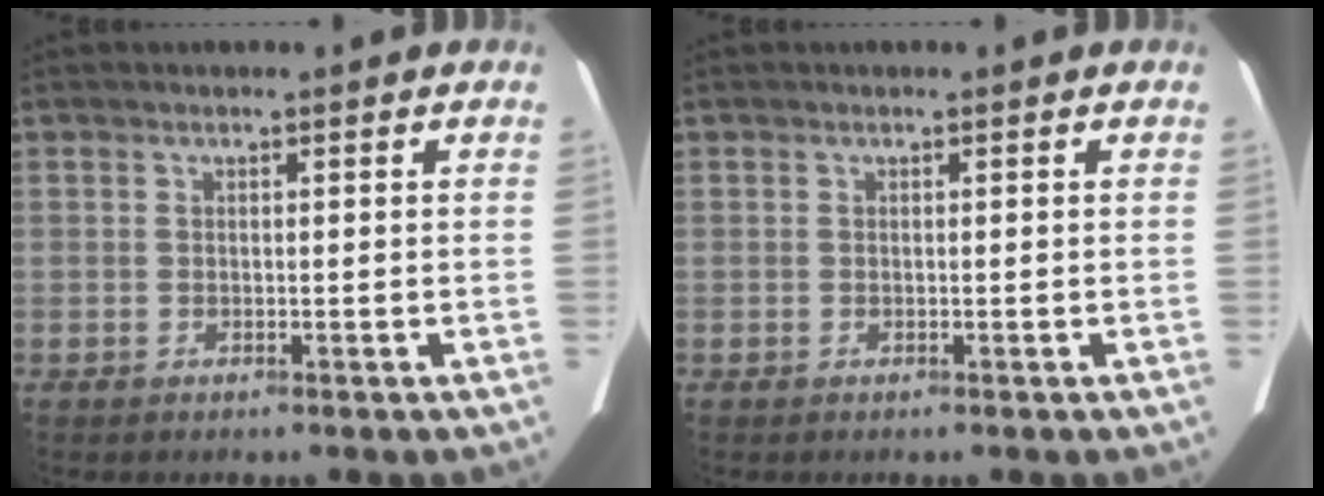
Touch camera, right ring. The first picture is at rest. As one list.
[{"total": 0.0}]